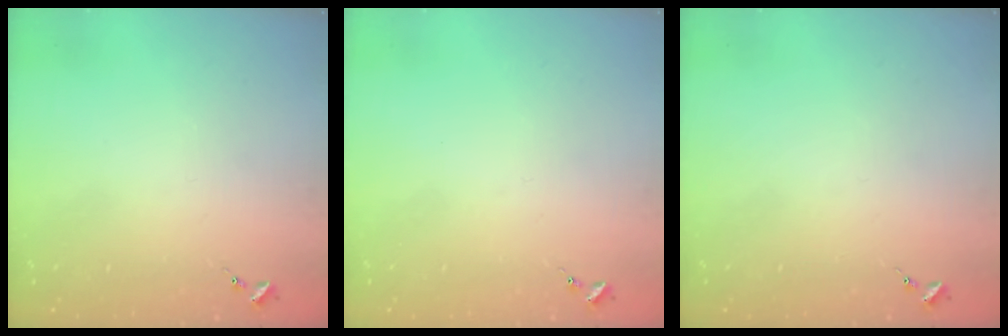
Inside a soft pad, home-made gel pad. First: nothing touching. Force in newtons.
{"total": 0.0}
{"total": 0.0}